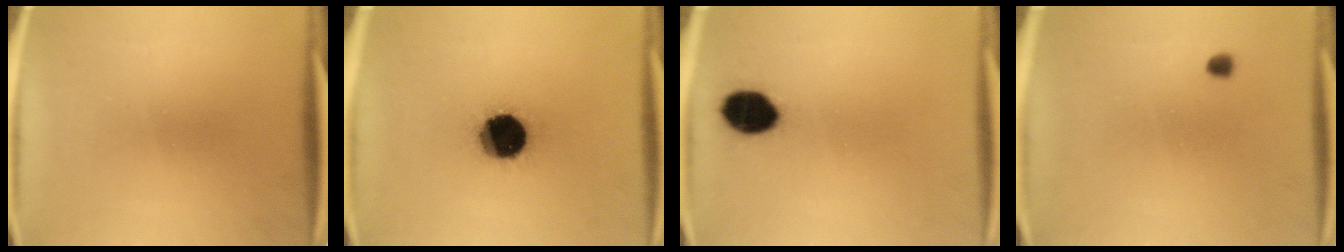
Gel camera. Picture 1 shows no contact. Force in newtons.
{"total": 18.4}
{"total": 8.8}
{"total": 1.0}